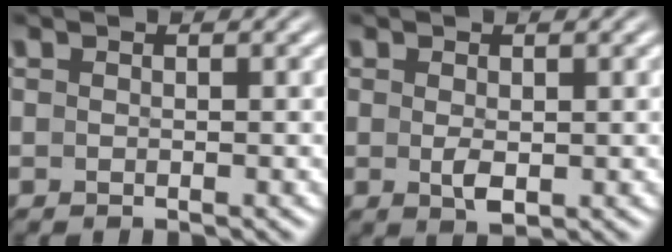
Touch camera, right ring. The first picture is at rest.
{"total": 1.7, "force": [-0.4, 0.5, 1.6], "torque": [-0.032, -0.017, 0.007]}